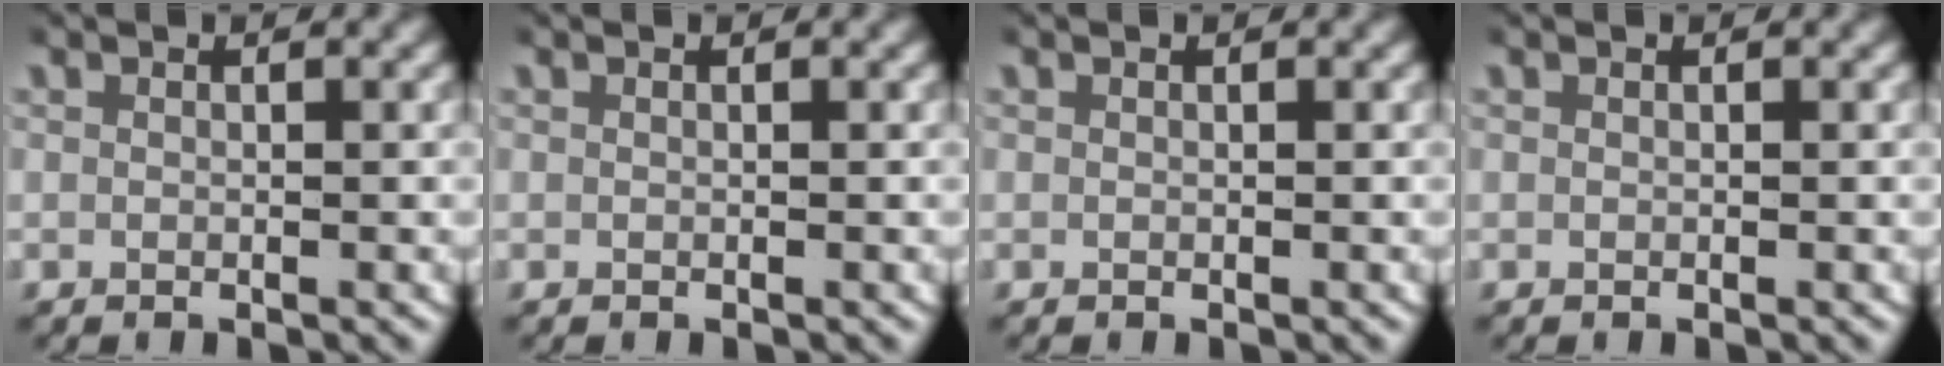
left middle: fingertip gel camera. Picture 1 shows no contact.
{"total": 0.0}
{"total": 0.0}
{"total": 0.0}